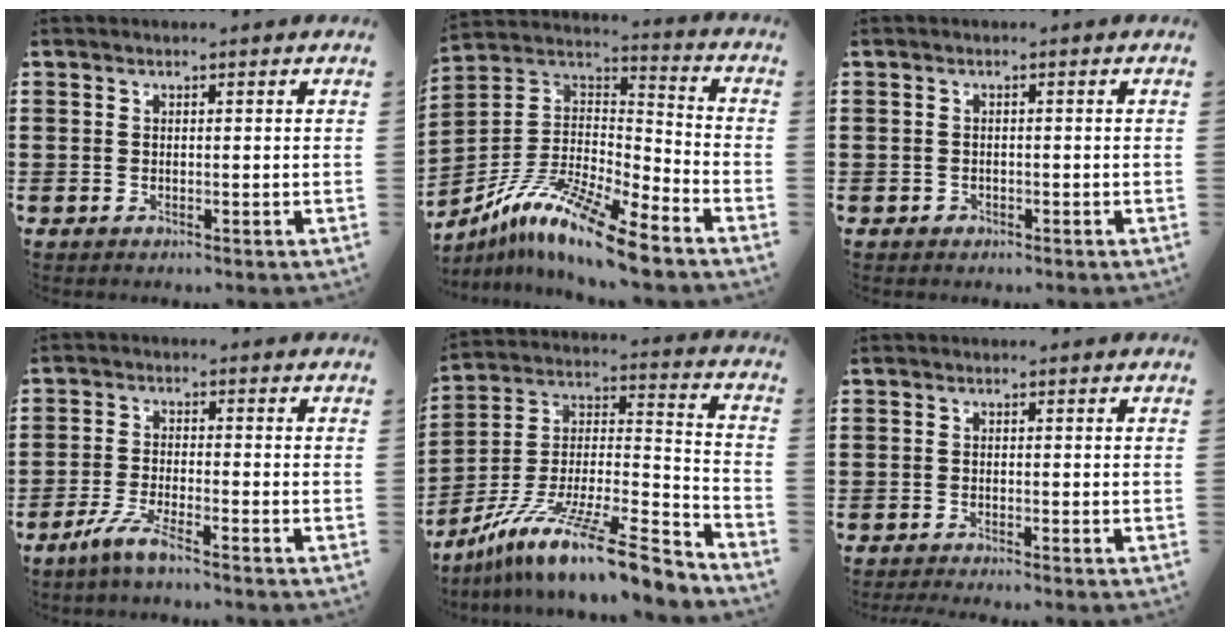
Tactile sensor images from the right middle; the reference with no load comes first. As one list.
[{"total": 11.6, "force": [-9.4, 0.6, 6.8], "torque": [-0.145, 0.004, -0.194]}, {"total": 0.7, "force": [-0.4, 0.5, 0.1], "torque": [-0.004, 0.003, -0.010]}, {"total": 4.3, "force": [-3.1, 0.0, 2.9], "torque": [-0.077, -0.014, -0.062]}, {"total": 14.9, "force": [-11.5, 1.0, 9.4], "torque": [-0.173, 0.015, -0.212]}, {"total": 0.7, "force": [-0.6, -0.2, 0.2], "torque": [-0.005, -0.005, -0.010]}]